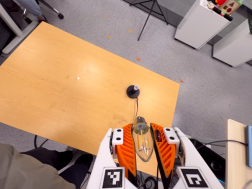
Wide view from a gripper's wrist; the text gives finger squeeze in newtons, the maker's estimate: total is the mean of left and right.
{"total": 21.5, "left": 23.3, "right": 19.8}